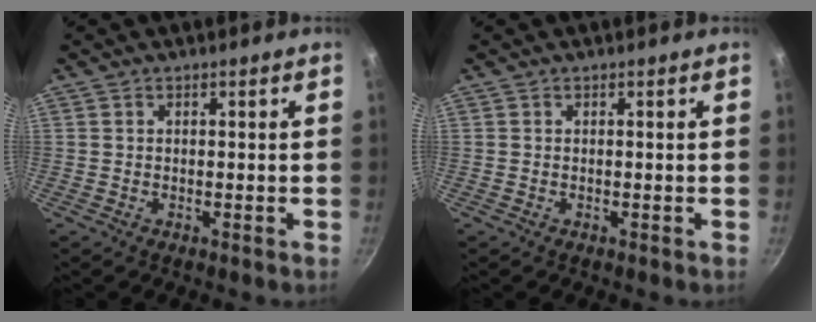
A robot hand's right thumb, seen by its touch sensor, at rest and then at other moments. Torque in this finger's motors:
{"motor_torque": [0.13, 0.10, 0.65, 0.07, 0.05]}